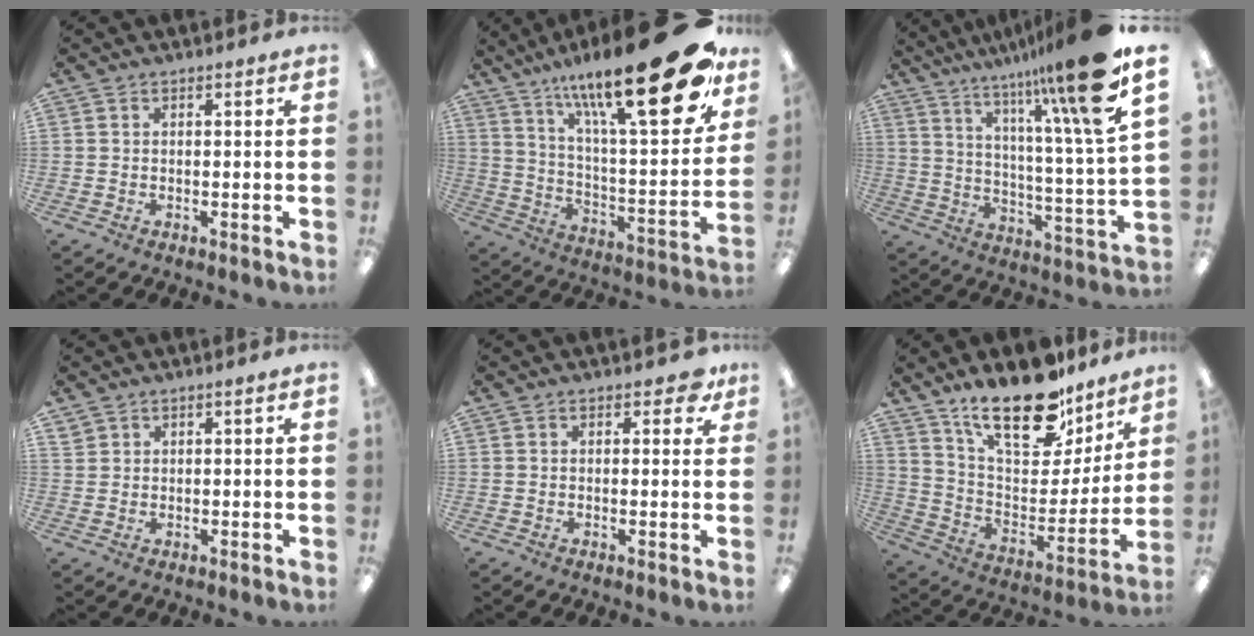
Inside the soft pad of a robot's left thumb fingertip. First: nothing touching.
{"total": 28.8, "force": [17.2, 7.4, 21.9], "torque": [-0.337, -0.108, 0.276]}
{"total": 19.3, "force": [13.2, 1.4, 14.0], "torque": [-0.231, -0.079, 0.199]}
{"total": 1.9, "force": [1.5, 0.8, 0.8], "torque": [-0.017, 0.000, 0.028]}
{"total": 3.7, "force": [2.0, 1.8, 2.5], "torque": [-0.030, -0.002, 0.031]}
{"total": 23.4, "force": [17.1, 9.9, 12.6], "torque": [-0.194, -0.114, 0.299]}